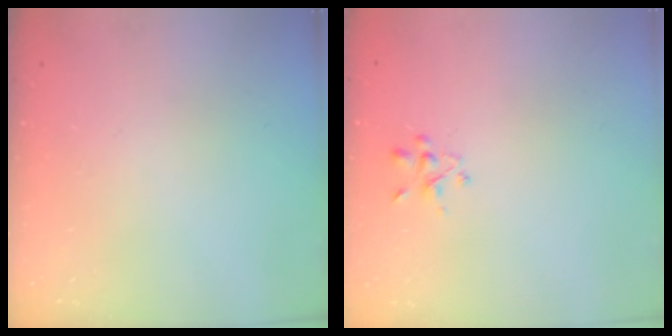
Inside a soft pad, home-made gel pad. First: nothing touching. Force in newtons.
{"total": 2.2, "press": 2.0, "slide": 1.0}